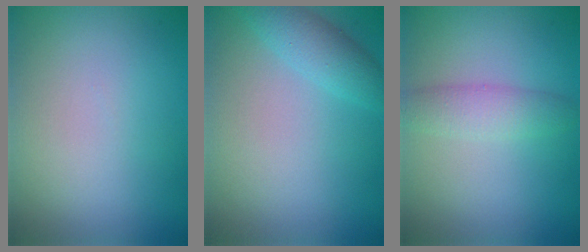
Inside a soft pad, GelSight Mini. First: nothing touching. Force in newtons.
{"total": 2.6, "press": 2.6, "slide": 0.1}
{"total": 2.7, "press": 2.7, "slide": 0.1}